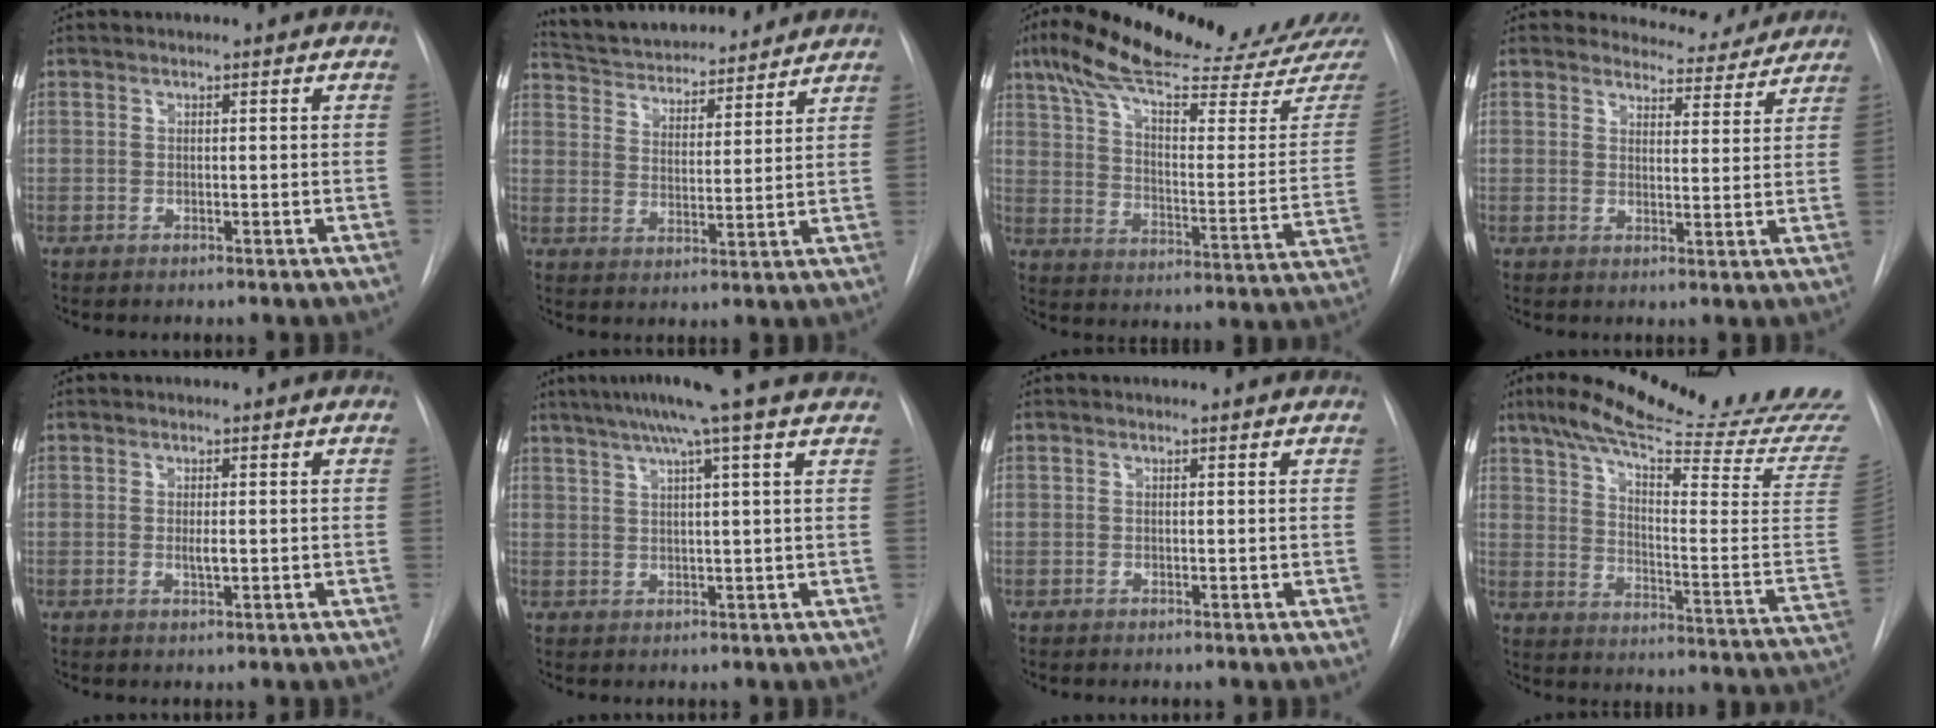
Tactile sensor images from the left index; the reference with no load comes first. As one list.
[{"total": 17.8, "force": [16.4, 4.0, 5.6], "torque": [-0.096, 0.020, 0.247]}, {"total": 26.9, "force": [22.8, 1.5, 14.2], "torque": [-0.221, -0.040, 0.320]}, {"total": 6.5, "force": [6.2, 2.0, -0.4], "torque": [0.015, -0.013, 0.067]}, {"total": 1.2, "force": [0.1, 0.3, 1.2], "torque": [-0.024, -0.004, 0.002]}, {"total": 10.8, "force": [8.2, -1.7, 6.8], "torque": [-0.109, 0.024, 0.101]}, {"total": 1.1, "force": [1.1, 0.1, 0.1], "torque": [-0.009, 0.008, 0.013]}, {"total": 30.0, "force": [24.9, 0.9, 16.8], "torque": [-0.236, -0.083, 0.325]}]